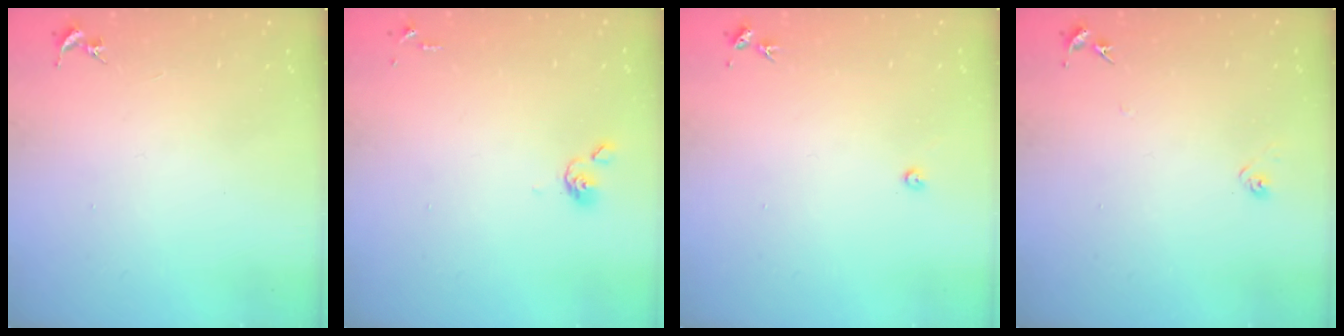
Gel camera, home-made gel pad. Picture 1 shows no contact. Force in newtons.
{"total": 3.8, "press": 3.7, "slide": 0.8}
{"total": 2.4, "press": 2.4, "slide": 0.3}
{"total": 5.0, "press": 5.0, "slide": 0.7}